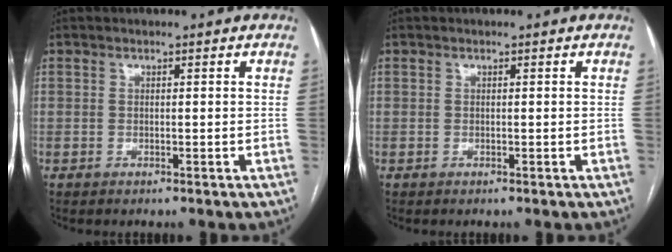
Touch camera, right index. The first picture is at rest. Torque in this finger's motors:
{"motor_torque": [0.00, 0.00, 0.00, 0.01]}